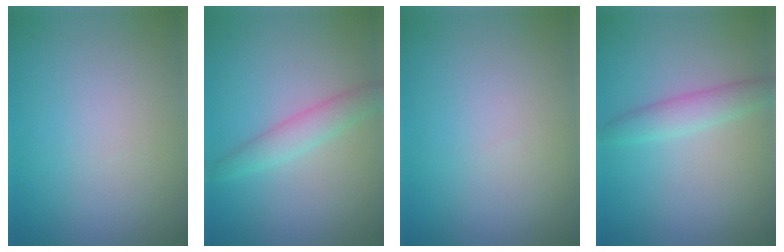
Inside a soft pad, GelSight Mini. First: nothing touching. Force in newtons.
{"total": 2.4, "press": 2.4, "slide": 0.1}
{"total": 0.0}
{"total": 2.3, "press": 2.3, "slide": 0.1}